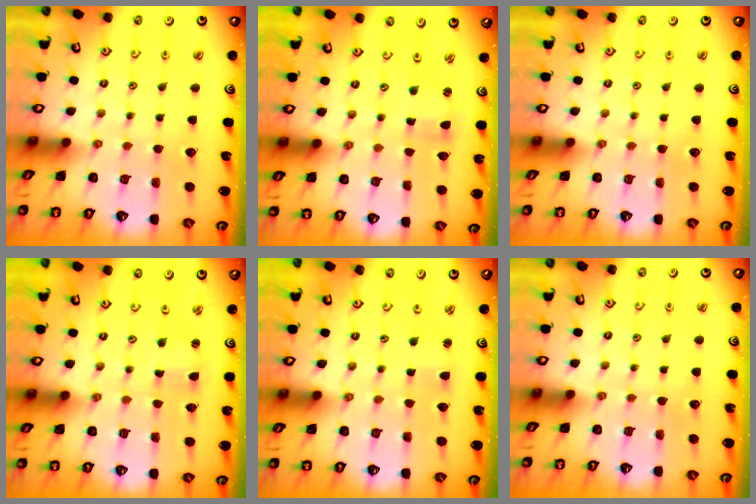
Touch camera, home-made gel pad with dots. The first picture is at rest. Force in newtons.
{"total": 1.1, "press": 1.1, "slide": 0.2}
{"total": 0.0}
{"total": 1.7, "press": 1.7, "slide": 0.2}
{"total": 1.2, "press": 1.2, "slide": 0.2}
{"total": 0.0}